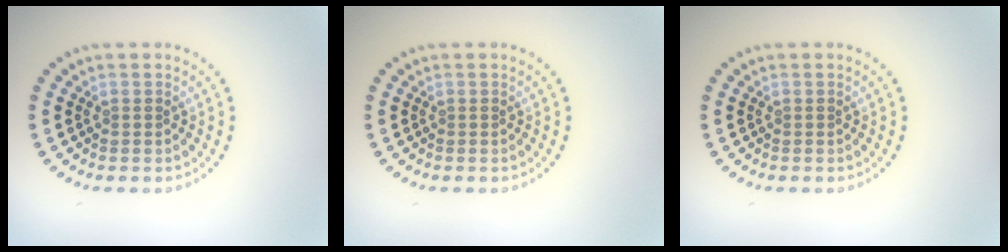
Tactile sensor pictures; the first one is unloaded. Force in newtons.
{"total": 0.0}
{"total": 0.0}